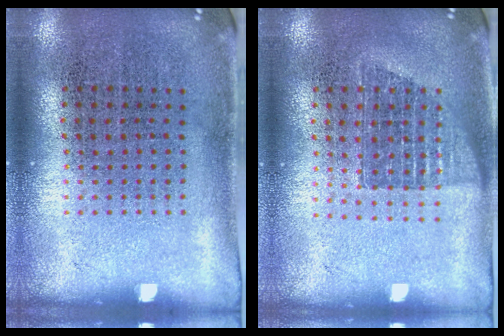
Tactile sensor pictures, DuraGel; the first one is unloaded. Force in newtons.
{"total": 1.3, "press": 1.1, "slide": 0.8}